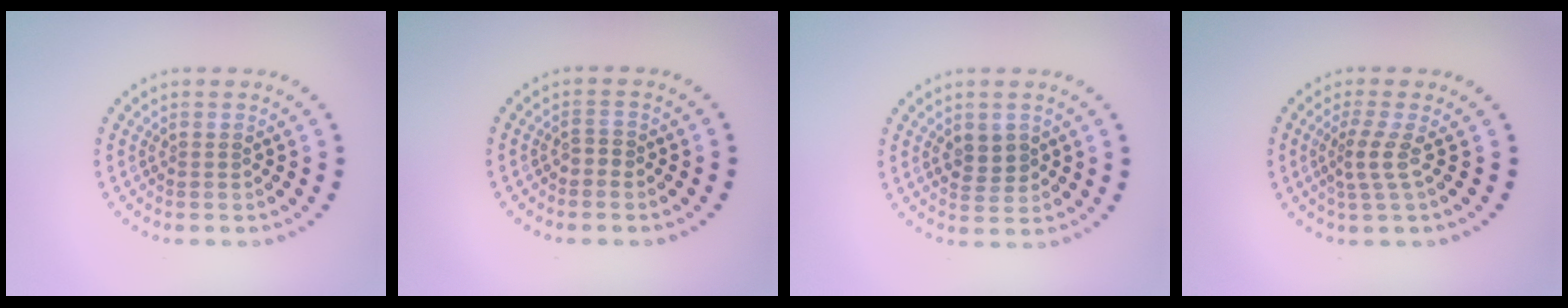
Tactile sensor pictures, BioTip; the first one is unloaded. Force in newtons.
{"total": 1.0, "press": 0.8, "slide": 0.6}
{"total": 2.4, "press": 2.4, "slide": 0.6}
{"total": 2.3, "press": 1.4, "slide": 1.8}